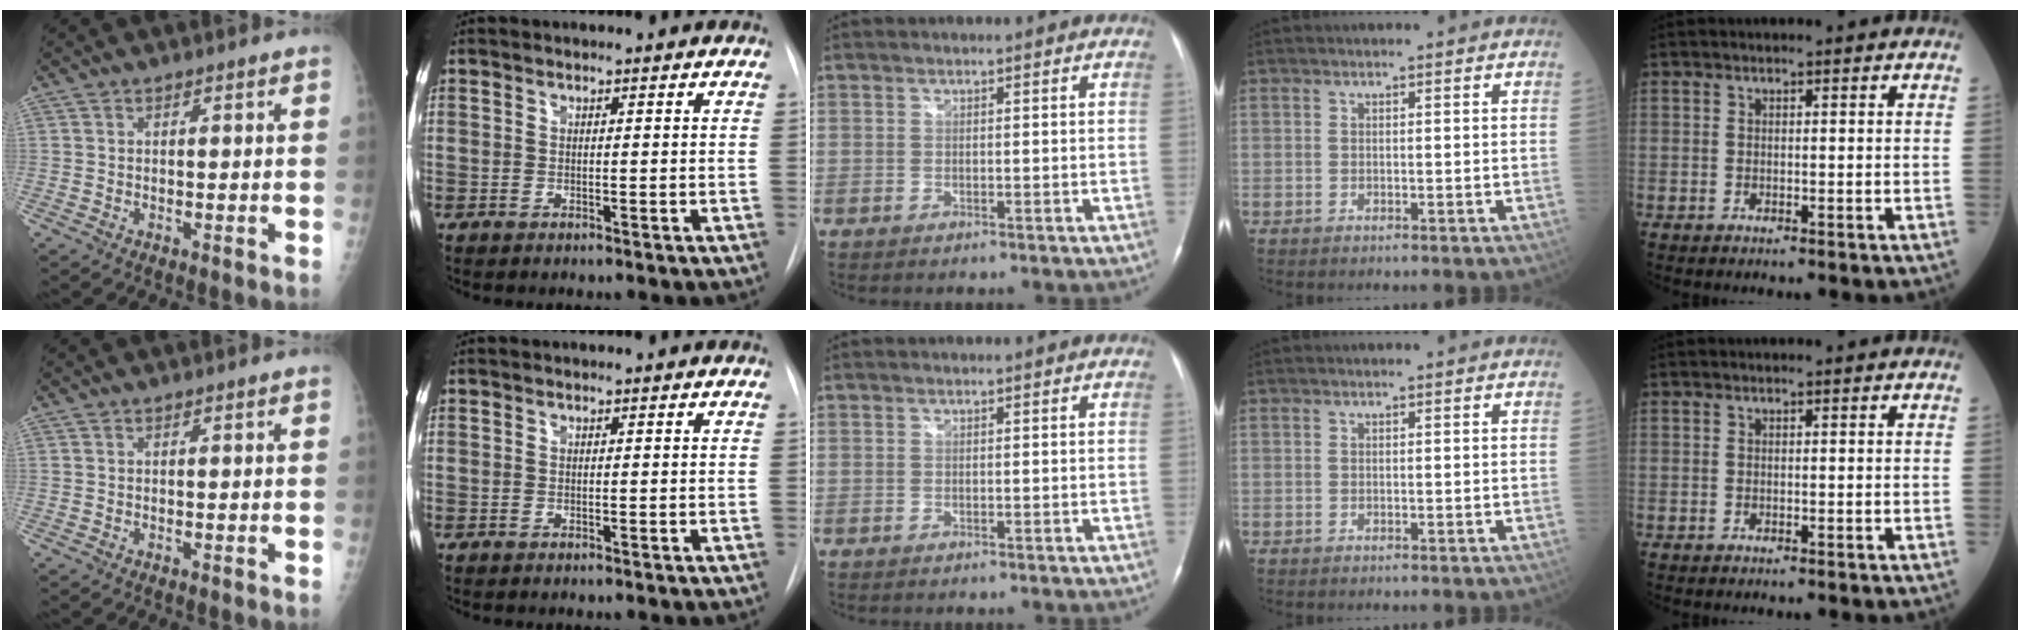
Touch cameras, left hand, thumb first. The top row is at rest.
{}